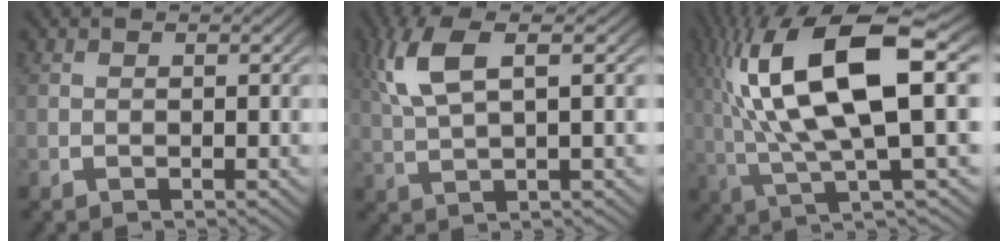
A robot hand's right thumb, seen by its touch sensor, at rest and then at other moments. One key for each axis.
{"total": 5.9, "fx": 2.4, "fy": 2.5, "fz": 4.8, "tx": -0.113, "ty": 0.008, "tz": 0.048}
{"total": 14.8, "fx": 1.9, "fy": 6.7, "fz": 13.0, "tx": -0.249, "ty": -0.010, "tz": 0.040}